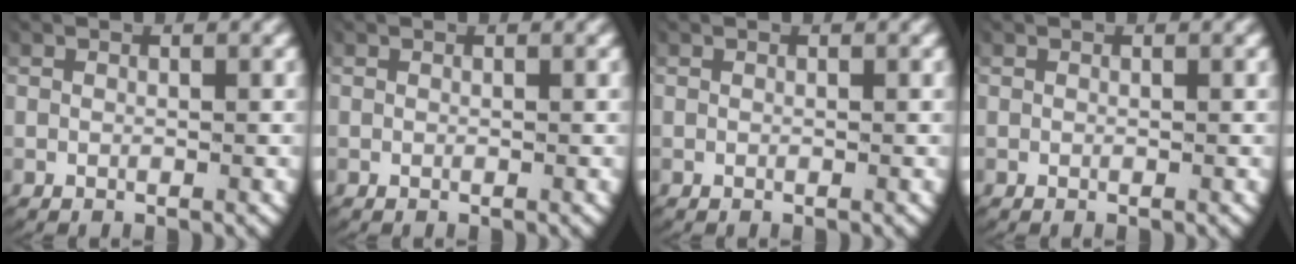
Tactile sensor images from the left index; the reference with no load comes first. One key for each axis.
{"total": 0.0}
{"total": 0.0}
{"total": 0.0}